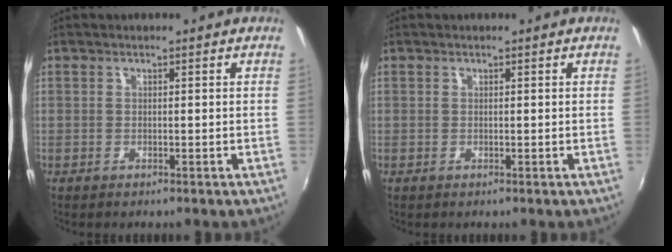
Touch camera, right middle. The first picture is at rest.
{"total": 0.0}